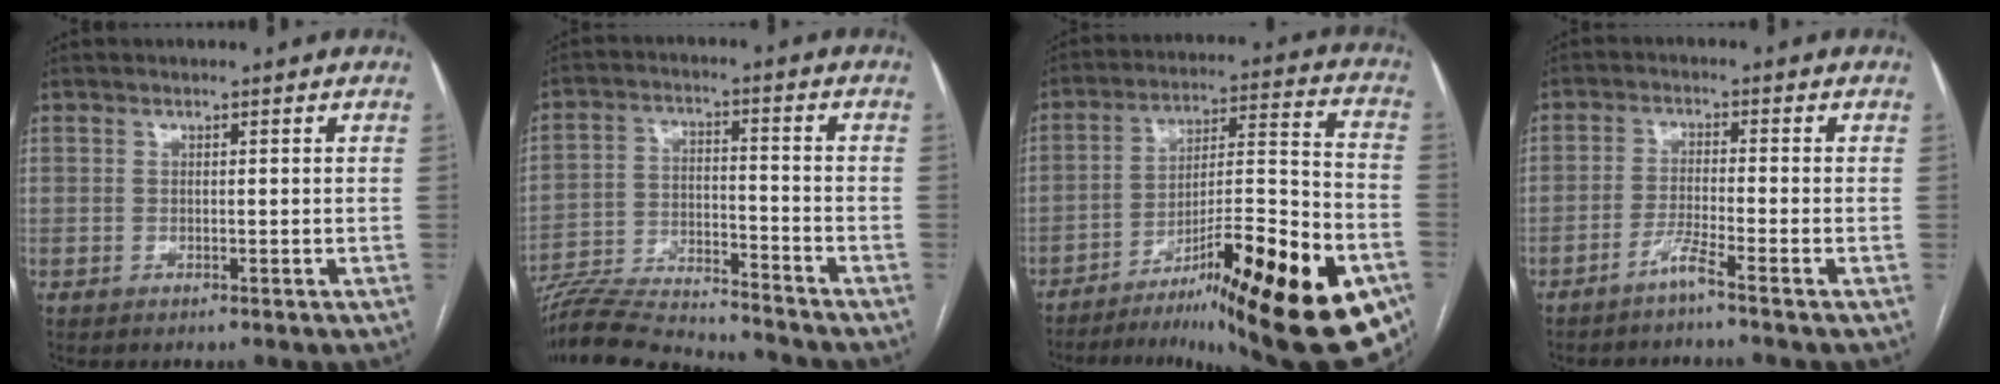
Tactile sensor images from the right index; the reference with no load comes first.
{"total": 17.8, "force": [-16.8, 1.8, 5.6], "torque": [-0.118, -0.008, -0.268]}
{"total": 29.2, "force": [-16.9, 4.5, 23.5], "torque": [-0.256, 0.000, -0.249]}
{"total": 3.2, "force": [-2.5, -0.9, 1.8], "torque": [-0.042, -0.005, -0.053]}